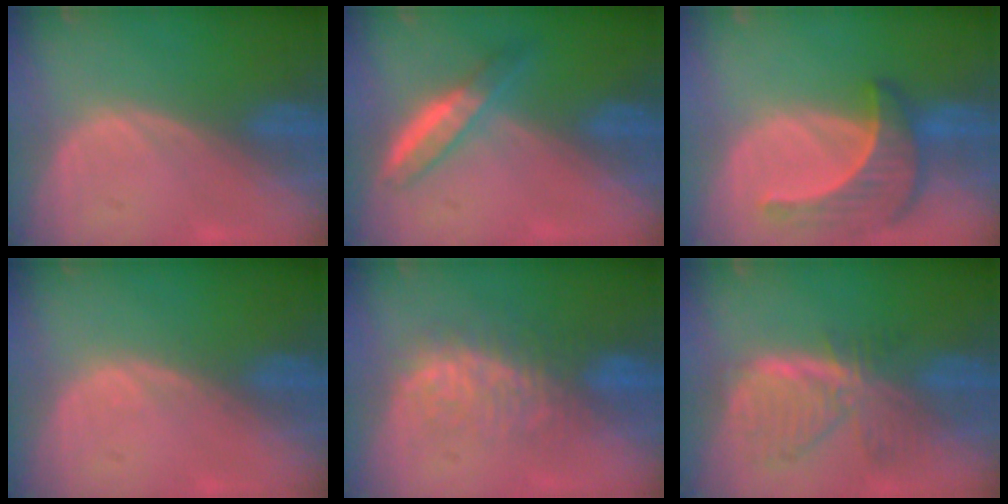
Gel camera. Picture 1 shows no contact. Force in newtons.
{"total": 5.1, "press": 4.6, "slide": 2.2}
{"total": 7.6, "press": 7.3, "slide": 1.9}
{"total": 0.5, "press": 0.5, "slide": 0.1}
{"total": 7.9, "press": 7.5, "slide": 2.5}
{"total": 8.0, "press": 7.1, "slide": 3.9}